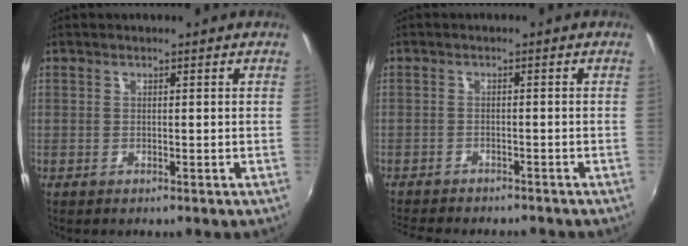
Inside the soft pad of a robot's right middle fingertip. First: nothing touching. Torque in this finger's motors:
{"motor_torque": [1.01, -1.13, 0.12, 0.05]}